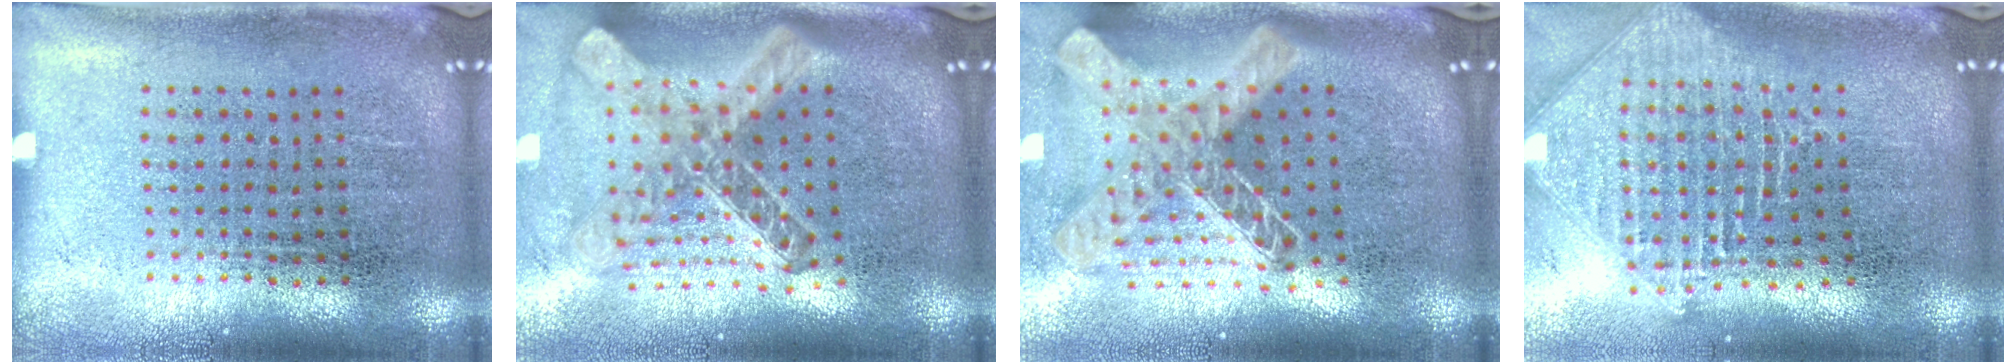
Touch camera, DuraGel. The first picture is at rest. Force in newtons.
{"total": 2.7, "press": 2.0, "slide": 1.9}
{"total": 2.6, "press": 1.9, "slide": 1.8}
{"total": 2.5, "press": 2.0, "slide": 1.6}